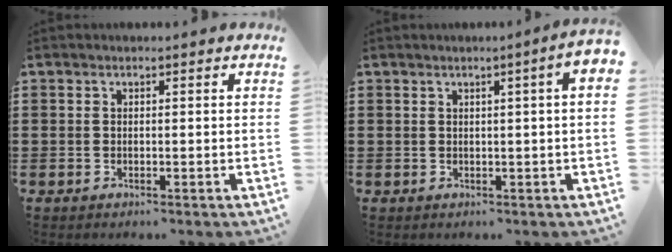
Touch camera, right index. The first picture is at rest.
{"total": 2.2, "force": [0.3, -0.2, 2.2], "torque": [-0.037, -0.003, 0.005]}